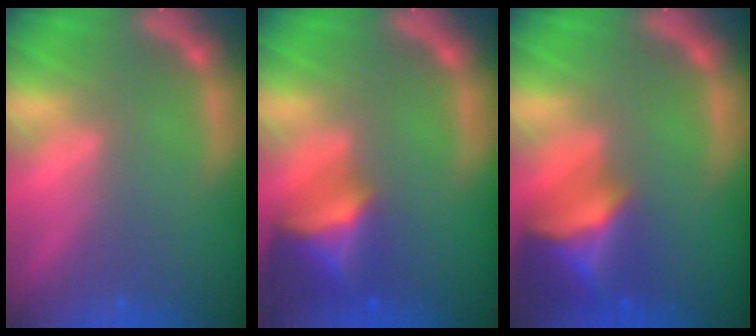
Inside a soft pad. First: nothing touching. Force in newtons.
{"total": 6.4}
{"total": 8.0}